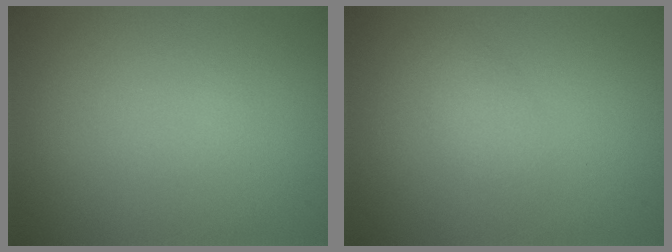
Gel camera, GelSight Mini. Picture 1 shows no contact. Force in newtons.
{"total": 1.2, "press": 1.2, "slide": 0.1}